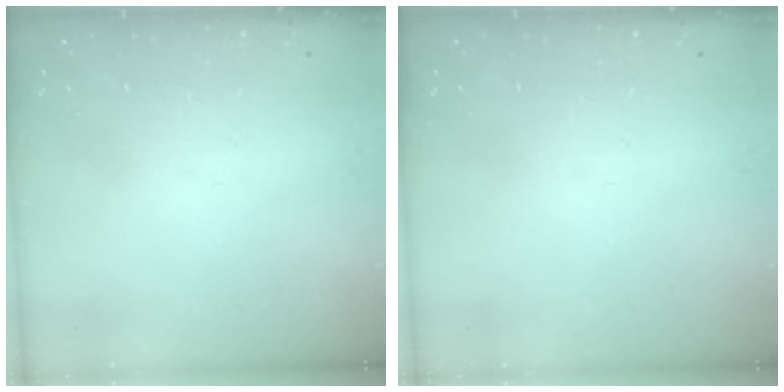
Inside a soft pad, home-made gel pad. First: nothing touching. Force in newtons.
{"total": 0.0}